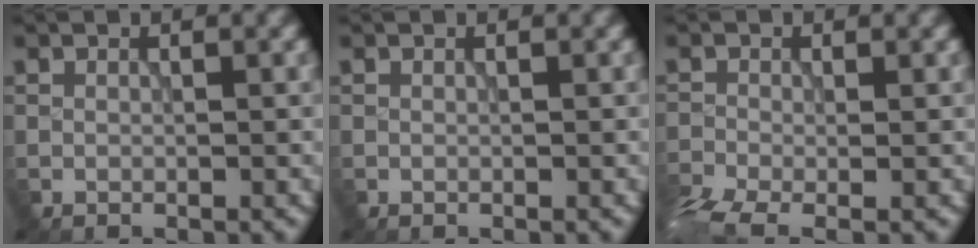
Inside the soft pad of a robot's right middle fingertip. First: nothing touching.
{"total": 0.0}
{"total": 6.2, "force": [-3.6, 2.5, 4.4], "torque": [-0.095, -0.028, -0.070]}